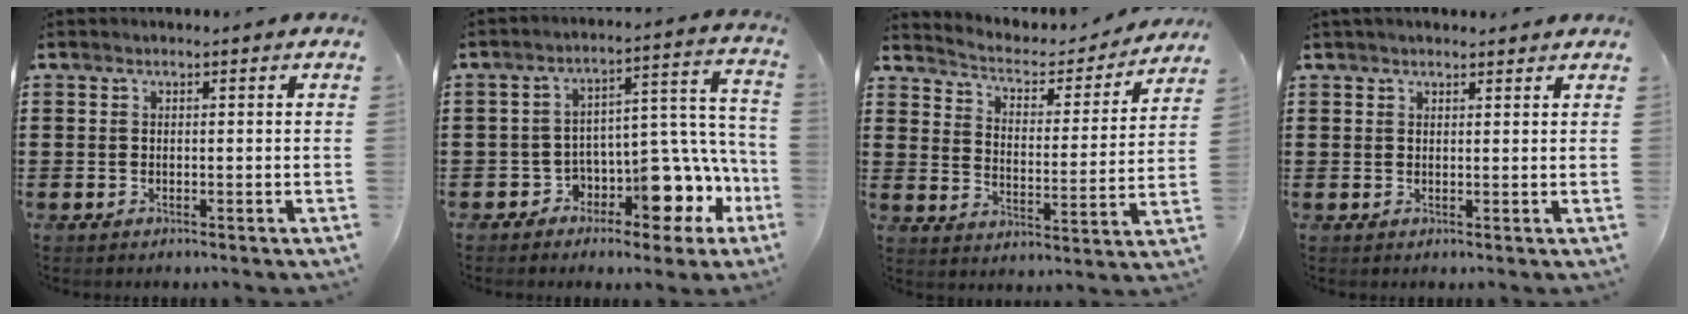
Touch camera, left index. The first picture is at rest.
{"total": 8.7, "force": [-4.6, 4.6, 5.7], "torque": [-0.089, -0.010, -0.081]}
{"total": 3.1, "force": [2.8, 1.1, 0.9], "torque": [-0.038, -0.025, 0.037]}
{"total": 1.4, "force": [1.3, 0.3, 0.3], "torque": [-0.008, 0.002, 0.025]}